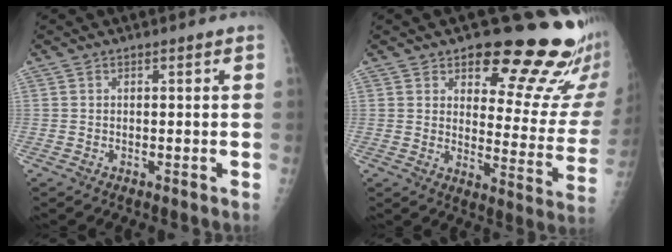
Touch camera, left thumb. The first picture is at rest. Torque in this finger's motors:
{"motor_torque": [1.61, 1.24, 0.75, -0.50, 0.00]}